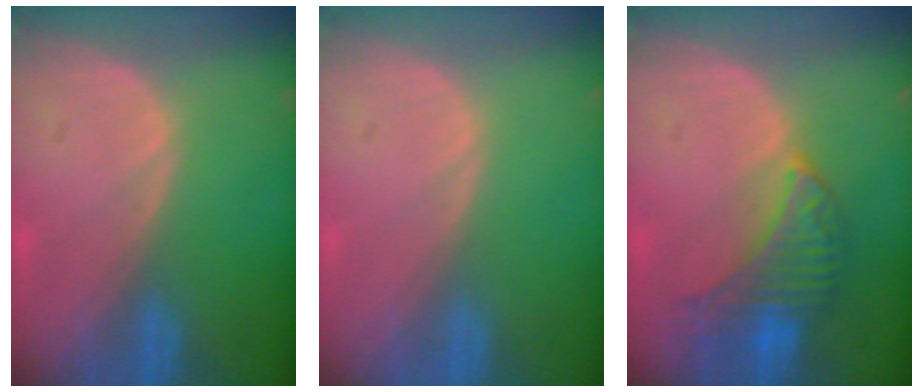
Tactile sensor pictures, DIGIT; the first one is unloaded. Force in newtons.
{"total": 0.0}
{"total": 7.2, "press": 7.0, "slide": 1.6}